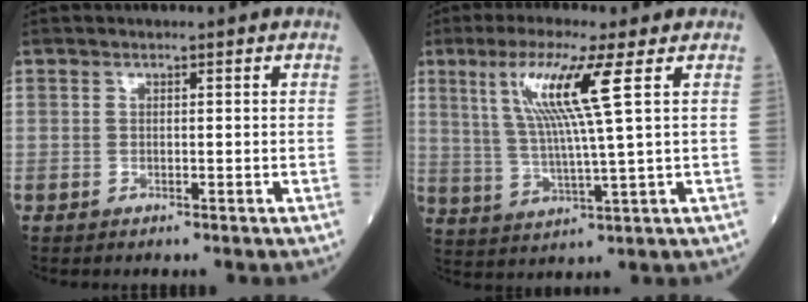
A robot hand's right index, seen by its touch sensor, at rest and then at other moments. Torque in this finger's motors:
{"motor_torque": [1.08, 0.46, 0.71, 0.21]}